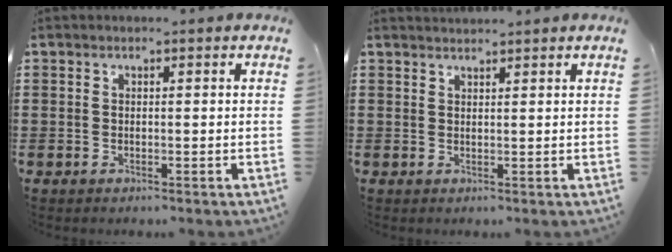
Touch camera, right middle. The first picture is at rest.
{"total": 1.3, "force": [1.3, 0.0, 0.0], "torque": [-0.004, 0.000, 0.026]}